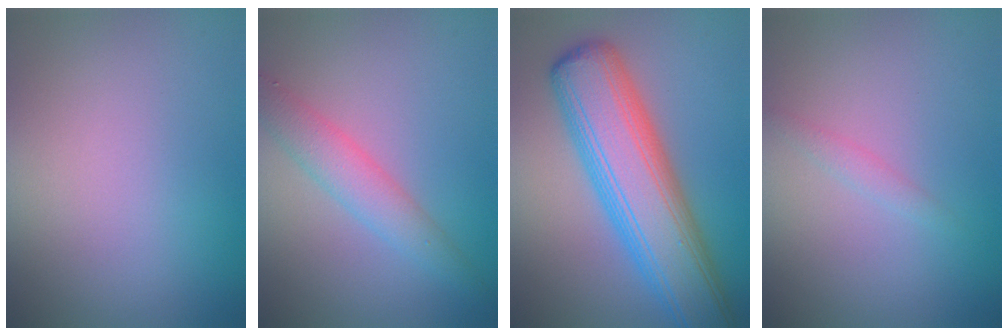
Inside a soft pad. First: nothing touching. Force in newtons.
{"total": 3.1, "press": 3.1, "slide": 0.1}
{"total": 9.8, "press": 9.8, "slide": 0.5}
{"total": 1.0, "press": 0.9, "slide": 0.2}